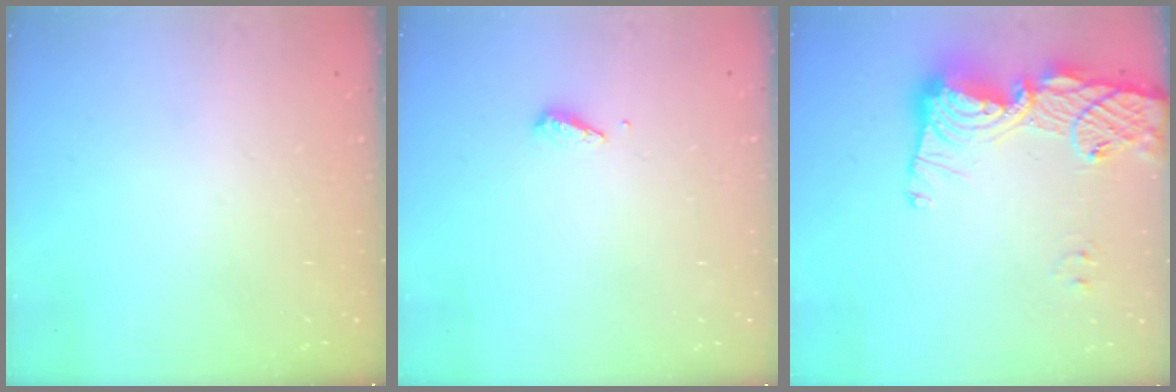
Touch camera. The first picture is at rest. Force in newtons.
{"total": 3.7, "press": 3.7, "slide": 0.2}
{"total": 18.1, "press": 18.0, "slide": 1.8}